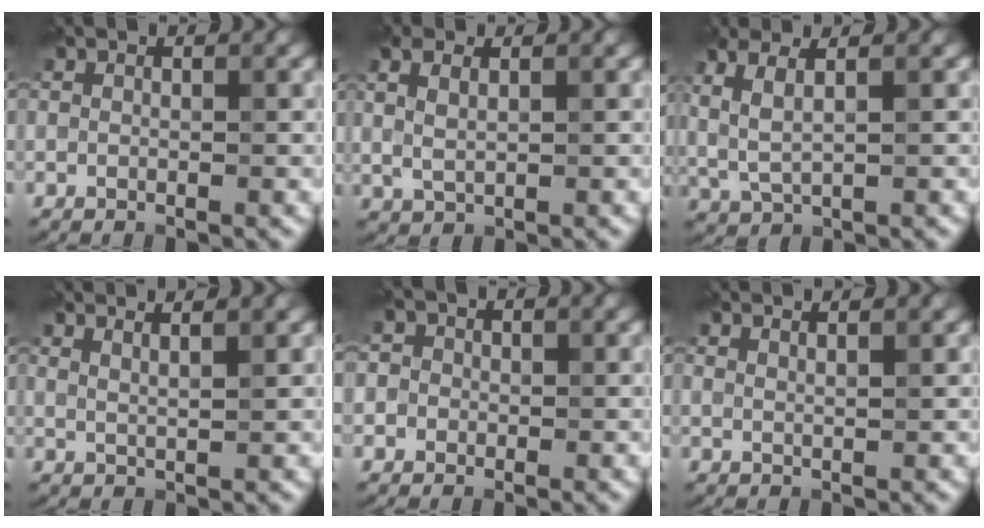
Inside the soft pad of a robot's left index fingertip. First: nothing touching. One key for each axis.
{"total": 2.9, "fx": 1.3, "fy": 1.5, "fz": 2.1, "tx": -0.050, "ty": 0.003, "tz": 0.026}
{"total": 3.6, "fx": 1.3, "fy": 1.2, "fz": 3.2, "tx": -0.067, "ty": 0.004, "tz": 0.032}
{"total": 3.6, "fx": 2.6, "fy": 1.3, "fz": 2.2, "tx": -0.003, "ty": 0.019, "tz": 0.008}
{"total": 2.4, "fx": 0.6, "fy": 2.1, "fz": 0.8, "tx": 0.014, "ty": 0.014, "tz": -0.014}
{"total": 2.3, "fx": 1.7, "fy": 0.9, "fz": 1.4, "tx": 0.006, "ty": 0.005, "tz": -0.001}